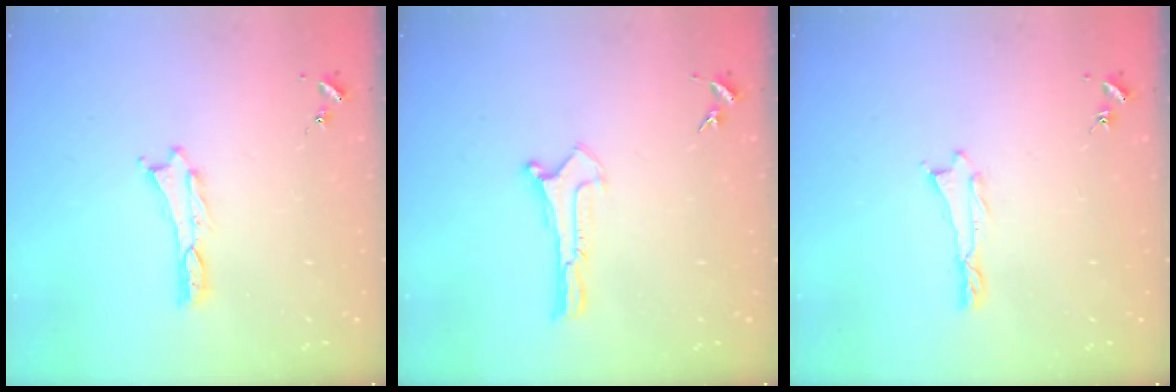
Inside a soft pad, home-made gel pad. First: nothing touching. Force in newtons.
{"total": 0.0}
{"total": 0.5, "press": 0.5, "slide": 0.2}